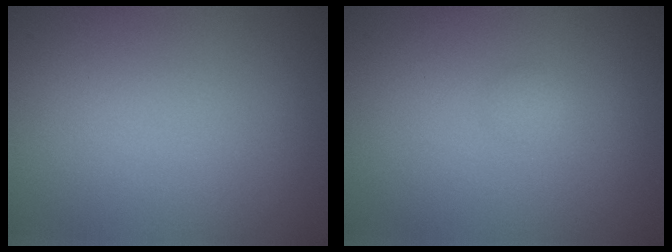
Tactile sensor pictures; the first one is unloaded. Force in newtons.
{"total": 0.5, "press": 0.5, "slide": 0.0}